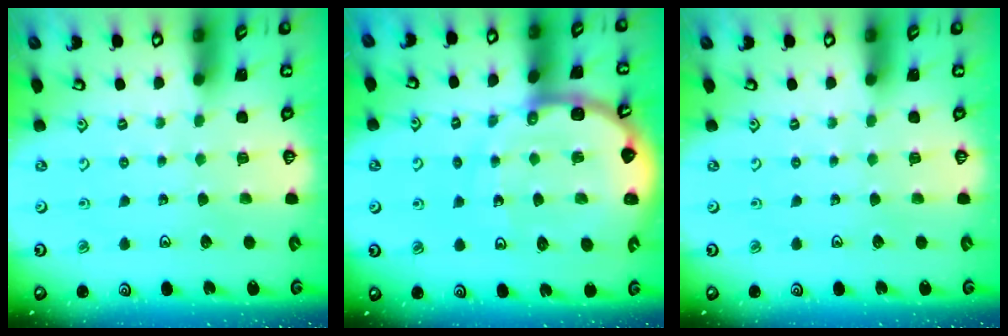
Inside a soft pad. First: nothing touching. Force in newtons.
{"total": 11.7, "press": 11.6, "slide": 1.4}
{"total": 0.0}